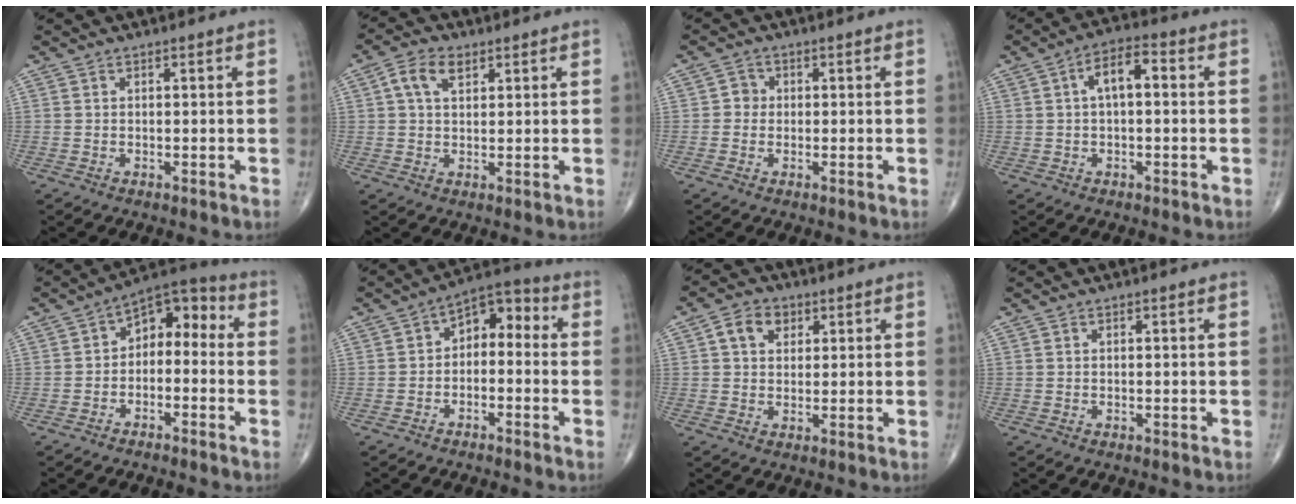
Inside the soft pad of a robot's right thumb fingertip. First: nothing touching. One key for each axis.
{"total": 5.4, "fx": 2.2, "fy": 3.3, "fz": 3.8, "tx": -0.065, "ty": 0.007, "tz": 0.037}
{"total": 2.1, "fx": -0.1, "fy": 2.0, "fz": 0.7, "tx": 0.004, "ty": 0.007, "tz": -0.008}
{"total": 6.6, "fx": 0.9, "fy": 3.0, "fz": 5.8, "tx": -0.093, "ty": 0.024, "tz": 0.008}
{"total": 8.7, "fx": -1.0, "fy": 5.7, "fz": 6.4, "tx": -0.060, "ty": 0.050, "tz": -0.035}
{"total": 7.5, "fx": -0.7, "fy": 4.9, "fz": 5.7, "tx": -0.055, "ty": 0.047, "tz": -0.029}
{"total": 5.5, "fx": 2.0, "fy": 4.2, "fz": 3.0, "tx": -0.030, "ty": 0.003, "tz": 0.029}
{"total": 0.0}